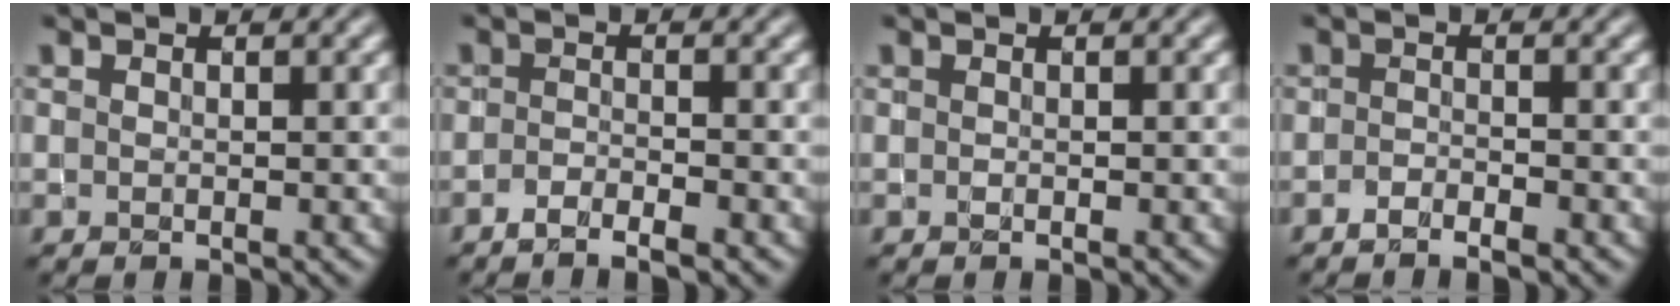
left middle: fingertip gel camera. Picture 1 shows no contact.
{"total": 2.3, "force": [-1.6, 0.4, 1.6], "torque": [-0.030, -0.003, -0.033]}
{"total": 0.0}
{"total": 1.7, "force": [-1.3, 0.3, 1.0], "torque": [-0.020, 0.000, -0.025]}